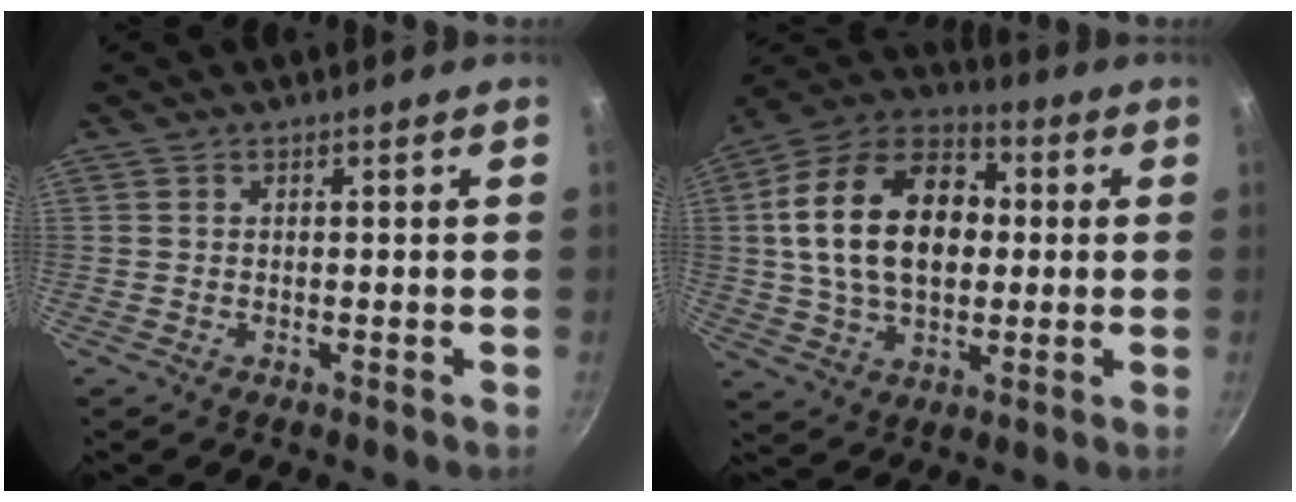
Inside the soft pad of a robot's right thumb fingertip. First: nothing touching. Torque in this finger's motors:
{"motor_torque": [-0.64, 2.25, 1.68, -0.06, 0.22]}